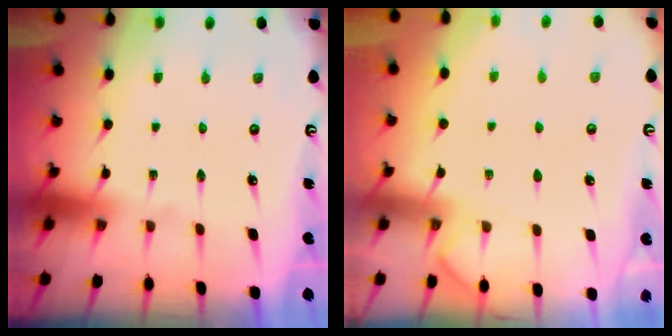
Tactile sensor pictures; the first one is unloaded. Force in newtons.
{"total": 2.4, "press": 2.4, "slide": 0.4}